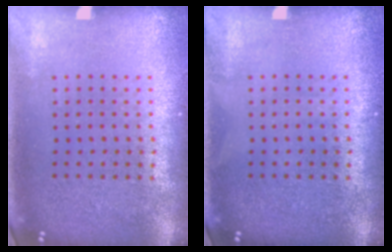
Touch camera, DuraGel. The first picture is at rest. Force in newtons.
{"total": 0.0}